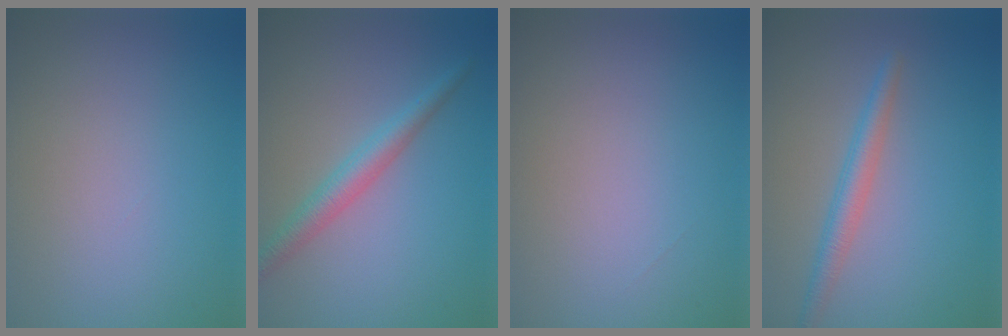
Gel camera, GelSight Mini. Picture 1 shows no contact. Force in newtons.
{"total": 2.9, "press": 2.9, "slide": 0.0}
{"total": 0.0}
{"total": 2.5, "press": 2.5, "slide": 0.0}